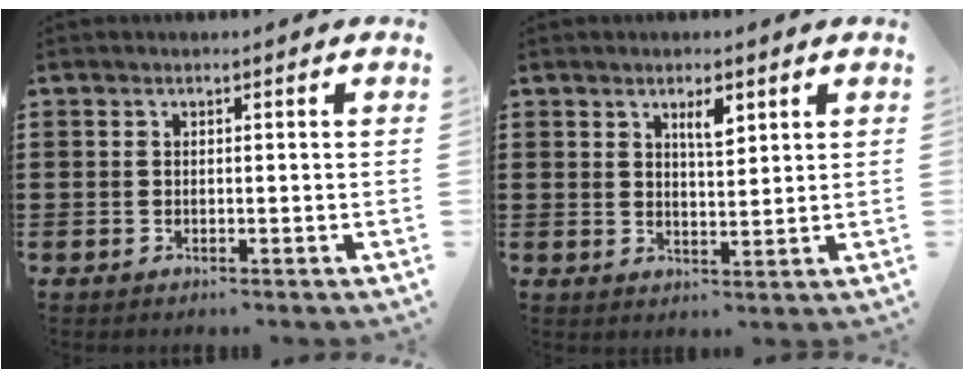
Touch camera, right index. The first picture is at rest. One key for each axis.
{"total": 3.1, "fx": 1.9, "fy": 0.9, "fz": 2.2, "tx": -0.033, "ty": -0.002, "tz": 0.029}